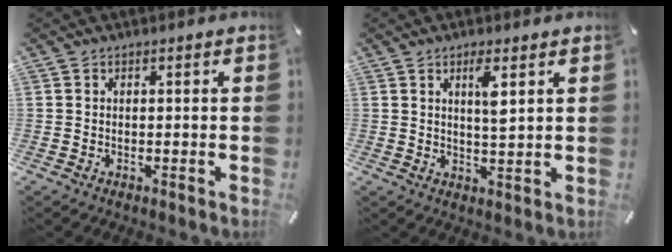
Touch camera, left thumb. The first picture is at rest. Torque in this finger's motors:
{"motor_torque": [0.84, 0.70, 0.84, -0.29, 0.18]}